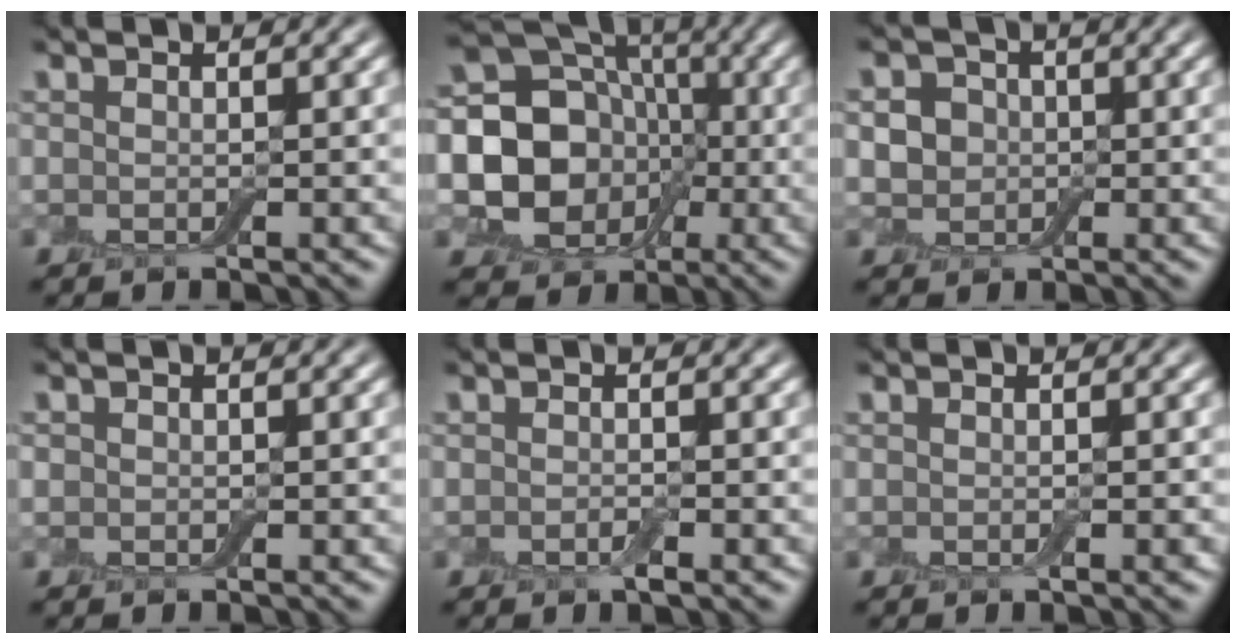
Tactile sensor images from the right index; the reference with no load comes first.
{"total": 11.0, "force": [-0.8, 9.4, 5.6], "torque": [-0.087, -0.004, -0.036]}
{"total": 3.6, "force": [0.2, 3.2, 1.6], "torque": [-0.017, 0.010, -0.015]}
{"total": 0.5, "force": [0.1, 0.5, 0.0], "torque": [0.003, -0.001, -0.001]}
{"total": 0.9, "force": [-0.4, 0.2, 0.8], "torque": [-0.014, -0.001, -0.007]}
{"total": 0.6, "force": [-0.2, 0.1, 0.6], "torque": [-0.009, -0.001, -0.003]}